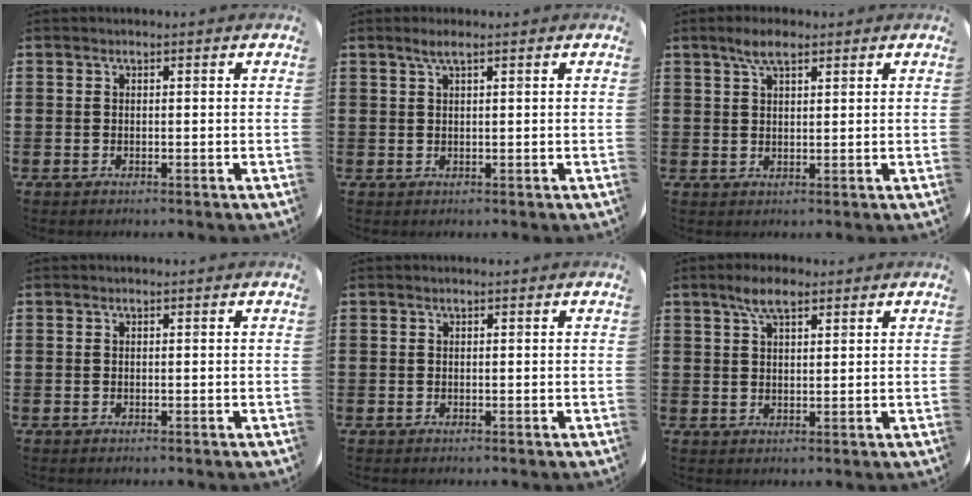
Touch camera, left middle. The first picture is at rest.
{"total": 1.8, "force": [1.0, 0.1, 1.5], "torque": [-0.030, 0.003, 0.017]}
{"total": 4.0, "force": [2.7, 1.4, 2.6], "torque": [-0.048, 0.004, 0.047]}
{"total": 0.0}
{"total": 0.0}
{"total": 4.5, "force": [3.0, 1.6, 2.9], "torque": [-0.054, 0.004, 0.052]}